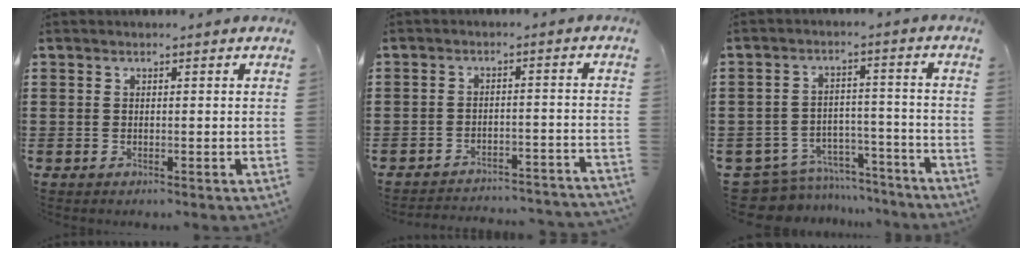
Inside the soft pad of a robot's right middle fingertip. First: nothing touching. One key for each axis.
{"total": 3.2, "fx": -3.2, "fy": 0.0, "fz": 0.4, "tx": -0.011, "ty": 0.003, "tz": -0.069}
{"total": 7.2, "fx": -6.7, "fy": 2.1, "fz": 1.3, "tx": -0.037, "ty": 0.018, "tz": -0.136}